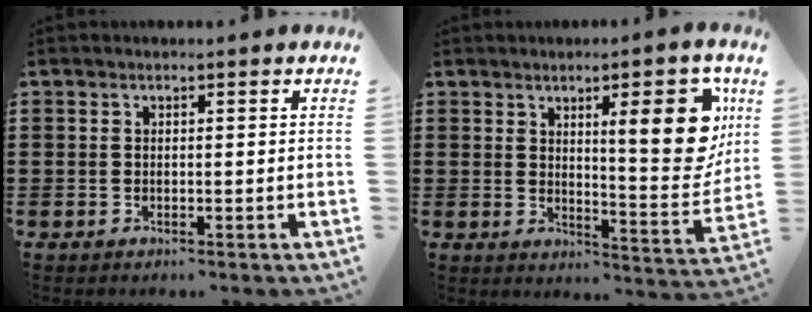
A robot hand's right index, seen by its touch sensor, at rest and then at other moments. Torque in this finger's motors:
{"motor_torque": [1.19, 0.72, 0.94, 0.19]}